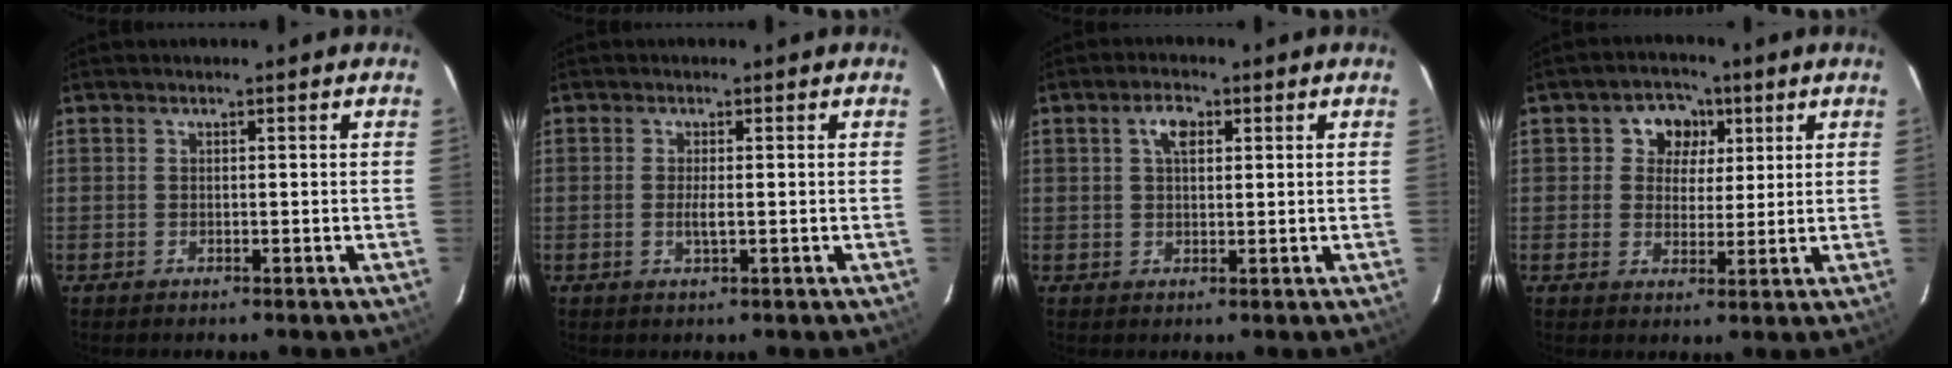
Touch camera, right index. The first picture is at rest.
{"total": 1.9, "force": [-0.2, 0.1, 1.8], "torque": [-0.036, -0.004, -0.005]}
{"total": 3.6, "force": [1.3, 2.0, 2.8], "torque": [-0.050, 0.012, 0.024]}
{"total": 6.3, "force": [2.0, 5.6, 2.1], "torque": [-0.028, 0.015, 0.028]}